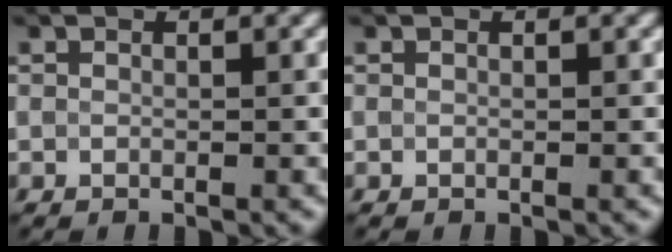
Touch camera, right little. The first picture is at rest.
{"total": 0.0}